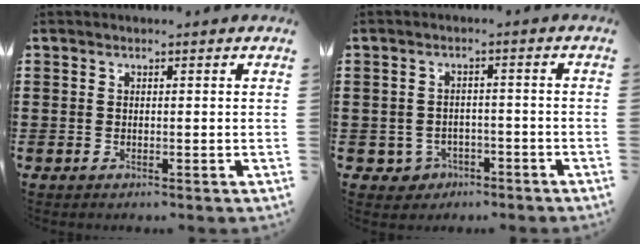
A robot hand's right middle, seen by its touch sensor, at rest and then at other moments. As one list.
[{"total": 2.4, "force": [-1.8, 1.5, 0.4], "torque": [-0.016, 0.002, -0.040]}]